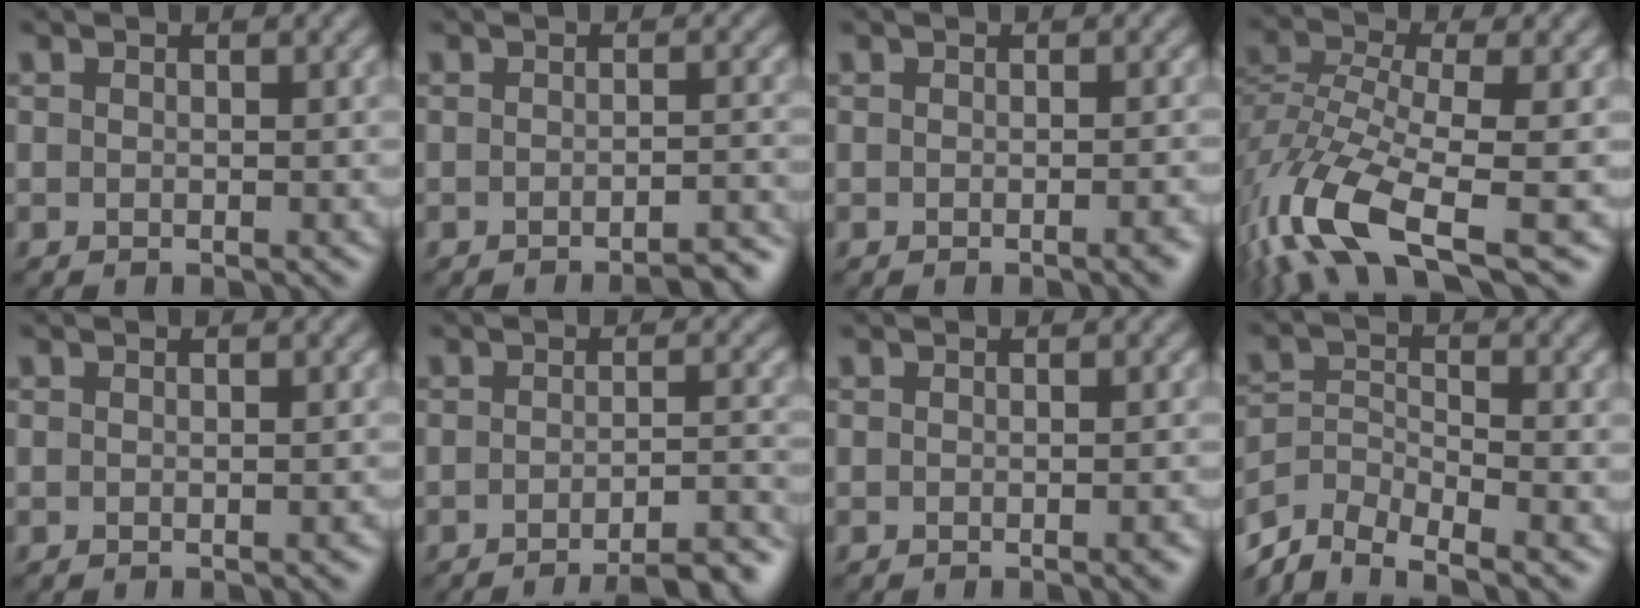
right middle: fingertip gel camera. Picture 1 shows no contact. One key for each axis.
{"total": 3.6, "fx": -3.1, "fy": 0.5, "fz": 1.8, "tx": -0.019, "ty": 0.014, "tz": -0.038}
{"total": 2.2, "fx": -1.2, "fy": 0.5, "fz": 1.7, "tx": -0.015, "ty": 0.004, "tz": -0.014}
{"total": 10.0, "fx": -4.9, "fy": 3.7, "fz": 7.8, "tx": -0.168, "ty": -0.002, "tz": -0.100}
{"total": 0.8, "fx": -0.7, "fy": 0.2, "fz": 0.4, "tx": 0.001, "ty": 0.000, "tz": -0.006}
{"total": 6.8, "fx": -5.4, "fy": 1.5, "fz": 3.9, "tx": -0.041, "ty": 0.010, "tz": -0.065}
{"total": 1.8, "fx": -1.1, "fy": 0.5, "fz": 1.4, "tx": -0.012, "ty": 0.001, "tz": -0.011}
{"total": 5.5, "fx": -4.7, "fy": 1.8, "fz": 2.1, "tx": -0.047, "ty": -0.006, "tz": -0.095}